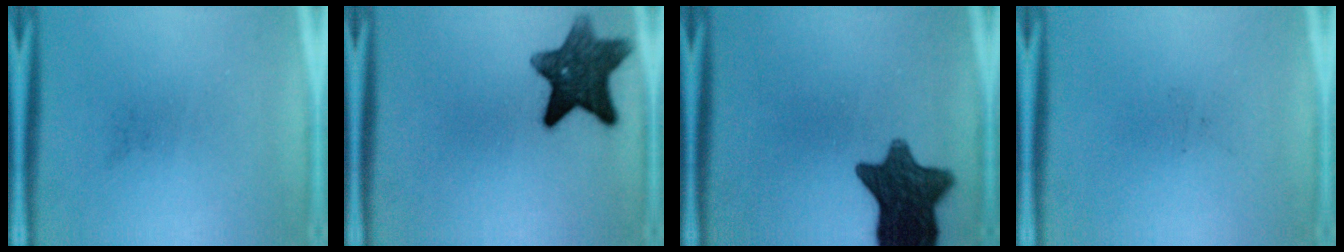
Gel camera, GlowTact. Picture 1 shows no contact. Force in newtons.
{"total": 10.7}
{"total": 11.9}
{"total": 0.0}